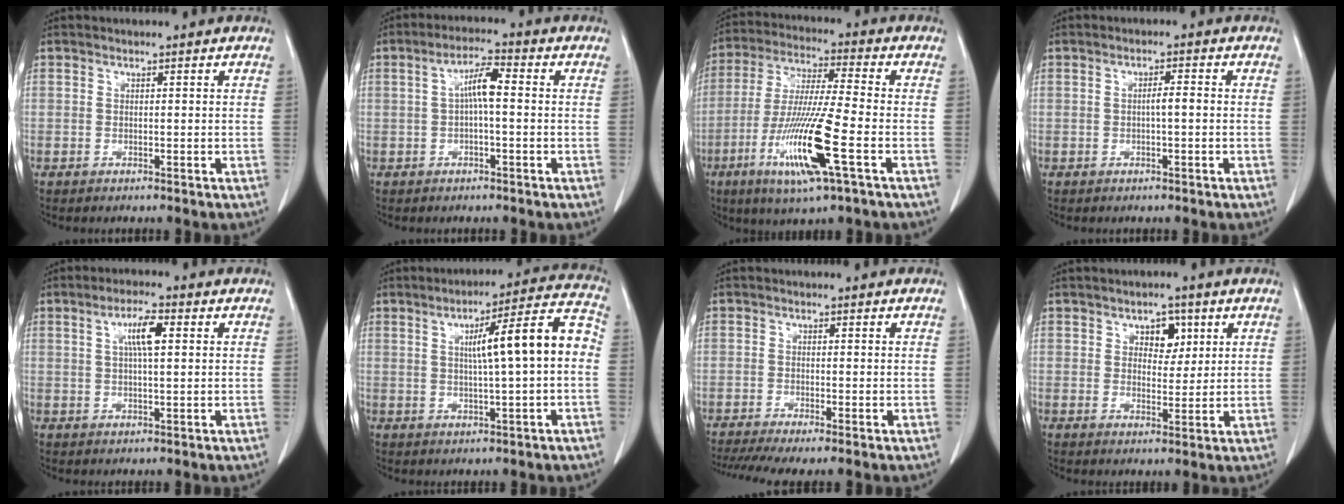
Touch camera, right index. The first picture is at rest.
{"total": 4.8, "force": [0.2, 0.8, 4.7], "torque": [-0.087, 0.014, 0.002]}
{"total": 15.0, "force": [-5.5, 0.2, 13.9], "torque": [-0.284, -0.026, -0.105]}
{"total": 2.0, "force": [-0.2, 0.2, 2.0], "torque": [-0.034, 0.003, -0.004]}
{"total": 5.1, "force": [1.4, 0.8, 4.8], "torque": [-0.090, 0.005, 0.025]}
{"total": 11.6, "force": [0.7, 0.6, 11.6], "torque": [-0.163, 0.029, 0.007]}
{"total": 6.9, "force": [-5.2, 0.6, 4.5], "torque": [-0.074, -0.011, -0.086]}
{"total": 4.2, "force": [1.8, 2.5, 2.7], "torque": [-0.034, 0.006, 0.027]}